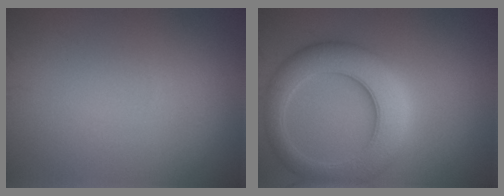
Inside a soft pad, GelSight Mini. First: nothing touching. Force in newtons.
{"total": 7.8, "press": 7.7, "slide": 0.4}